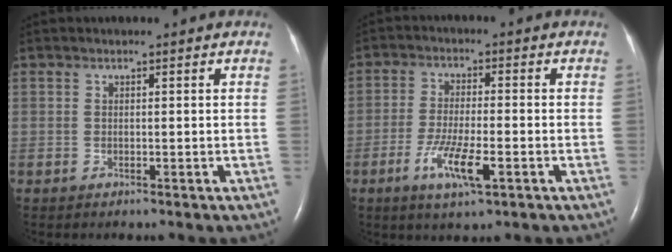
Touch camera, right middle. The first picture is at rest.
{"total": 7.5, "force": [-3.3, 1.2, 6.7], "torque": [-0.135, -0.013, -0.056]}